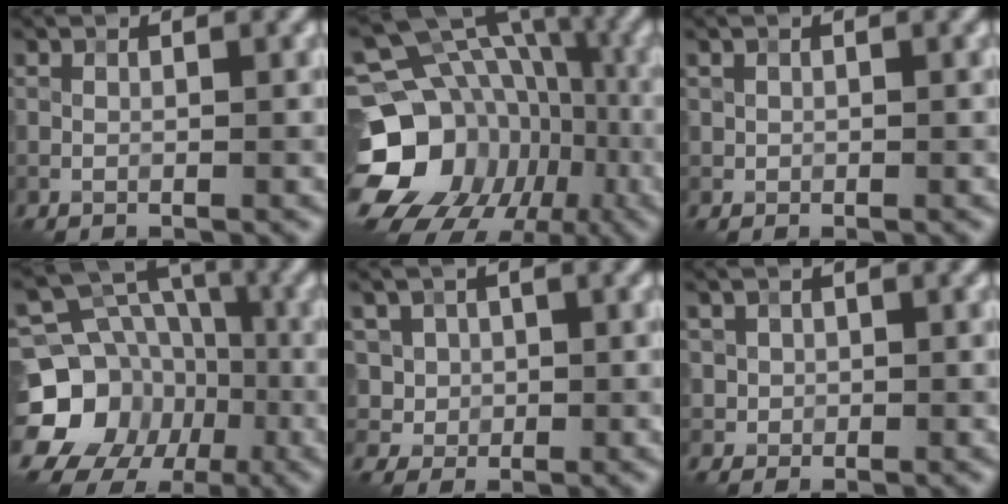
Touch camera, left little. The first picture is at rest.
{"total": 20.2, "force": [-5.8, 17.0, 9.2], "torque": [-0.163, -0.013, -0.111]}
{"total": 0.5, "force": [0.2, 0.5, 0.0], "torque": [0.003, -0.003, 0.003]}
{"total": 16.3, "force": [-5.2, 14.4, 5.8], "torque": [-0.126, -0.029, -0.092]}
{"total": 4.3, "force": [1.2, 3.9, 1.5], "torque": [-0.026, 0.014, 0.017]}
{"total": 1.6, "force": [0.4, 1.5, 0.3], "torque": [0.003, -0.005, 0.014]}